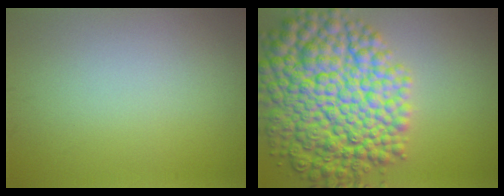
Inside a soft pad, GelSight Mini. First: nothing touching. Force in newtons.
{"total": 13.7, "press": 13.7, "slide": 0.1}